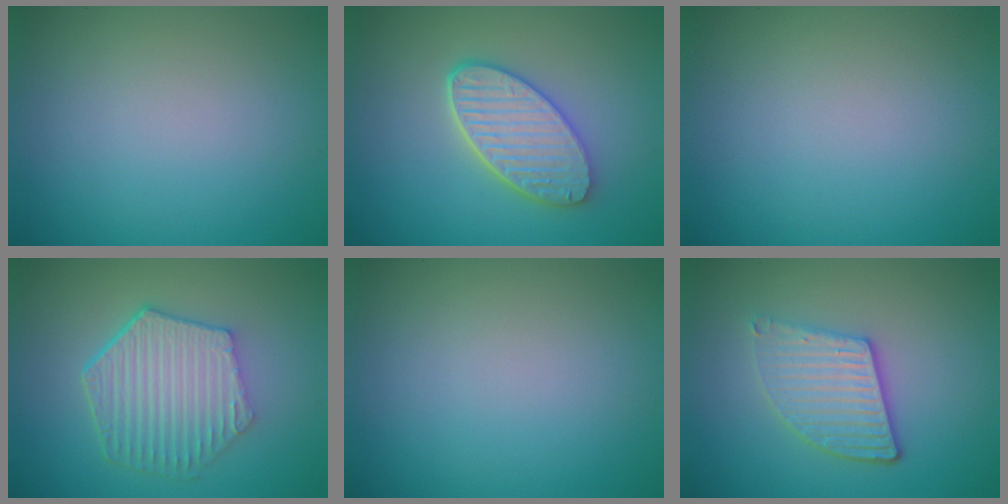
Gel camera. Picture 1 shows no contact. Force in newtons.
{"total": 5.3, "press": 4.4, "slide": 3.0}
{"total": 0.0}
{"total": 6.1, "press": 4.5, "slide": 4.0}
{"total": 0.0}
{"total": 4.1, "press": 3.3, "slide": 2.4}